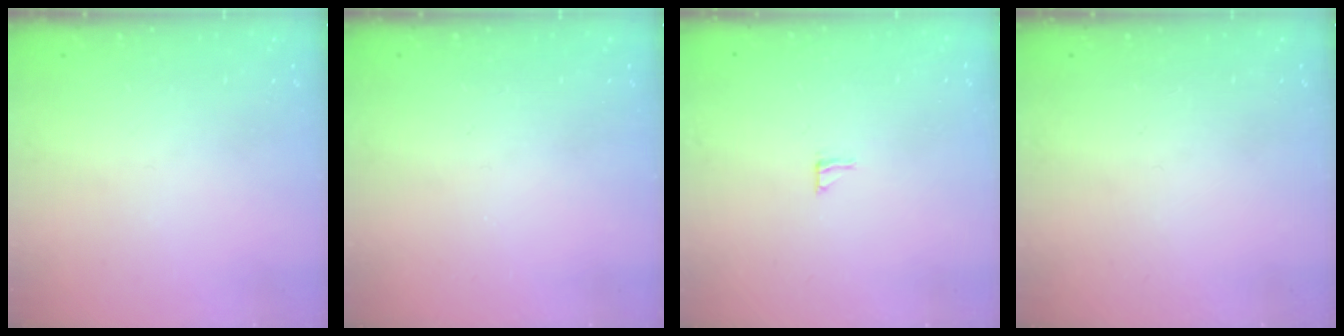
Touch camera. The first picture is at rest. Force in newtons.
{"total": 0.0}
{"total": 4.3, "press": 4.3, "slide": 0.3}
{"total": 0.0}